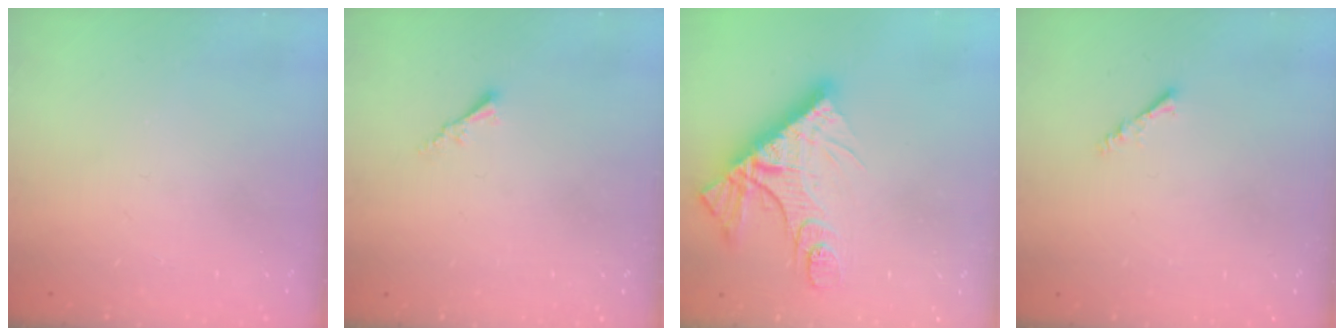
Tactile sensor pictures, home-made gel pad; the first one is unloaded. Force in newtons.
{"total": 2.1, "press": 2.1, "slide": 0.3}
{"total": 17.1, "press": 17.1, "slide": 0.9}
{"total": 1.5, "press": 1.5, "slide": 0.4}